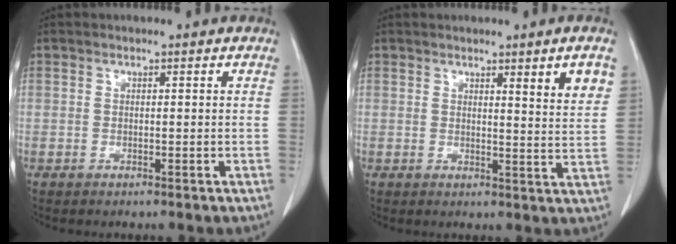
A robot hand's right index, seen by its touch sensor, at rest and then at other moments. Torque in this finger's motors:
{"motor_torque": [0.07, 0.16, 0.06, 0.02]}